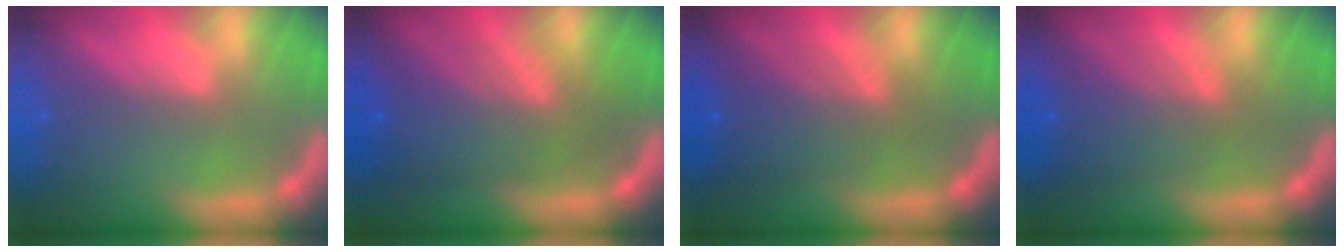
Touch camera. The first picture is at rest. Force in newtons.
{"total": 8.1}
{"total": 5.5}
{"total": 5.5}